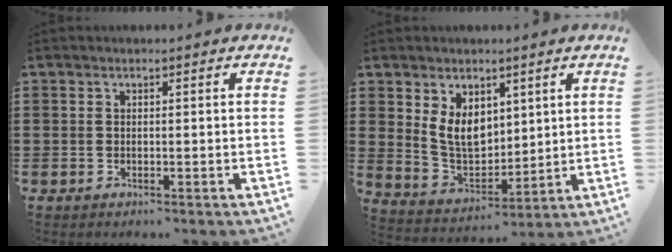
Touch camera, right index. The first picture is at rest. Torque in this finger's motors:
{"motor_torque": [0.49, 0.25, 0.26, 0.14]}